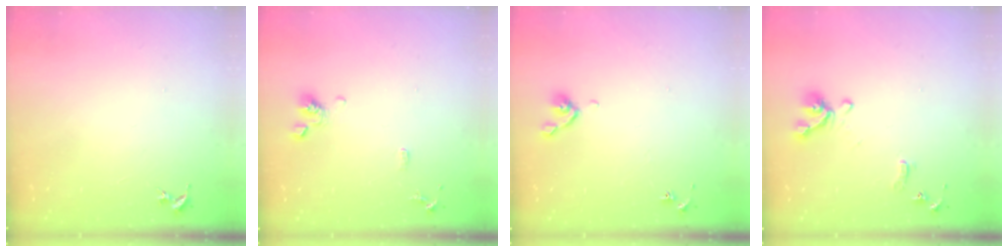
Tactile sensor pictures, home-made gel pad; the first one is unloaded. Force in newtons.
{"total": 9.1, "press": 8.9, "slide": 1.9}
{"total": 4.8, "press": 4.6, "slide": 1.0}
{"total": 11.5, "press": 11.4, "slide": 1.6}